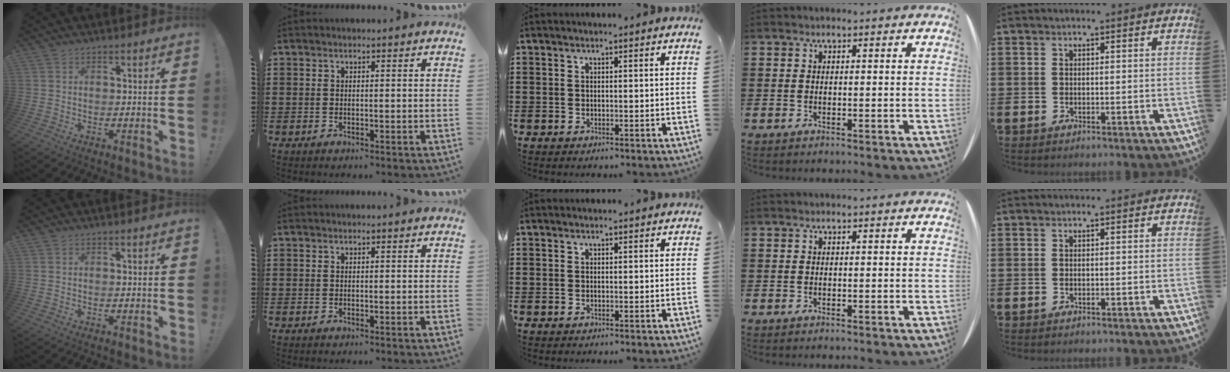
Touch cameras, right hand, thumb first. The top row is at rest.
{}